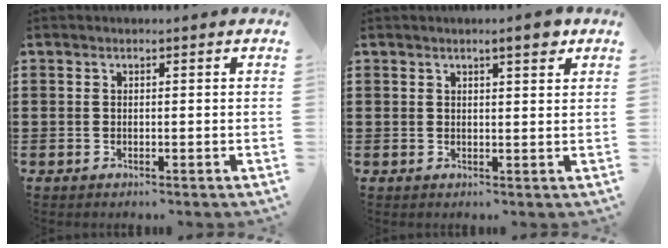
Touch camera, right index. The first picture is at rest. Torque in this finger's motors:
{"motor_torque": [0.21, 0.01, 0.04, 0.02]}